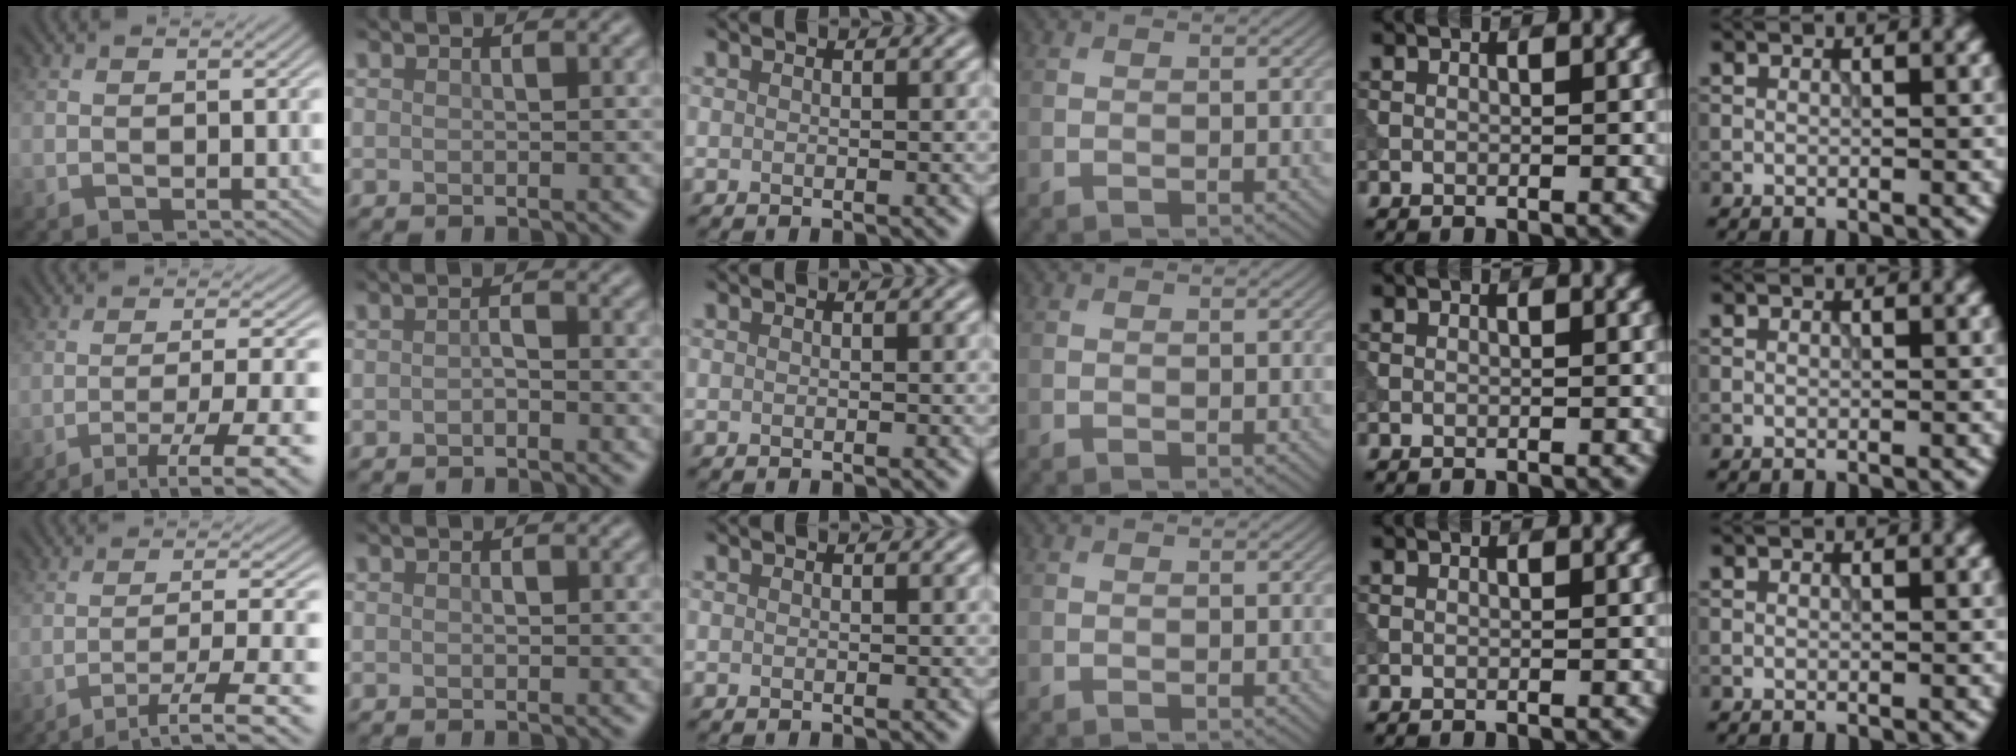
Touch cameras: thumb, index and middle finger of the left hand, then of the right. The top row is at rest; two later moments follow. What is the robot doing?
{"motion": "extract", "object": "tissue"}